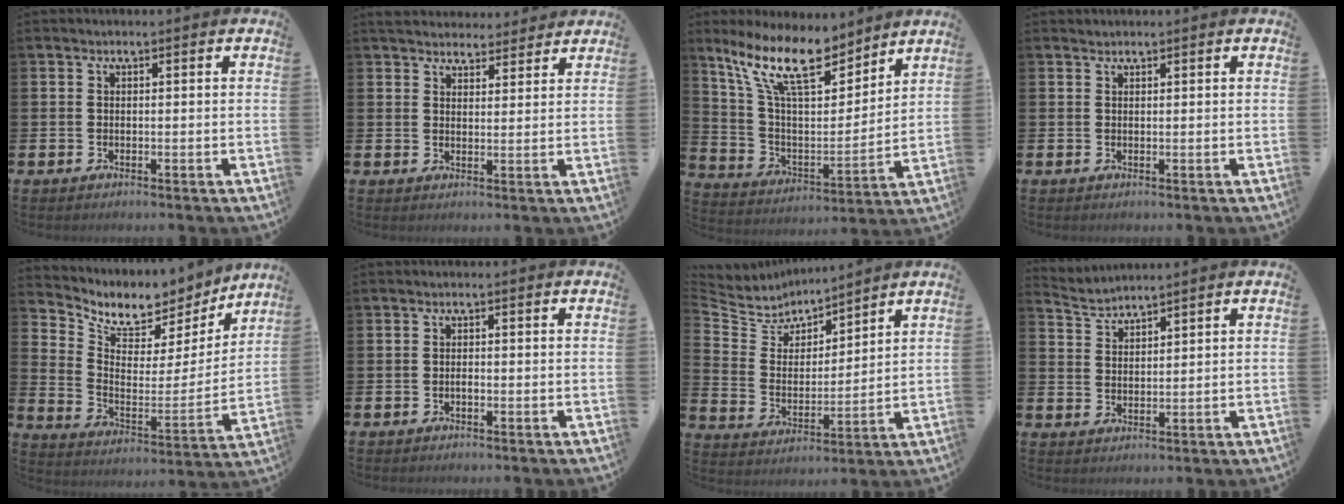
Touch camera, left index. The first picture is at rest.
{"total": 4.3, "force": [4.1, 1.2, 0.1], "torque": [-0.012, -0.016, 0.077]}
{"total": 13.5, "force": [10.8, 4.1, 7.0], "torque": [-0.172, -0.048, 0.194]}
{"total": 0.7, "force": [0.7, 0.1, -0.1], "torque": [0.003, 0.001, 0.014]}
{"total": 7.5, "force": [6.5, 3.4, 1.5], "torque": [-0.069, -0.049, 0.112]}
{"total": 0.6, "force": [-0.2, 0.2, 0.5], "torque": [-0.009, -0.001, -0.005]}
{"total": 6.0, "force": [5.6, 2.0, 0.0], "torque": [-0.045, -0.046, 0.098]}
{"total": 2.7, "force": [2.7, -0.1, -0.3], "torque": [-0.009, -0.014, 0.052]}